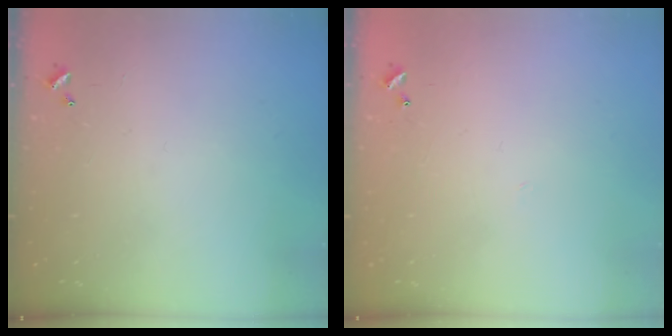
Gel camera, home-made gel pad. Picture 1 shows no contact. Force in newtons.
{"total": 4.5, "press": 4.4, "slide": 0.4}